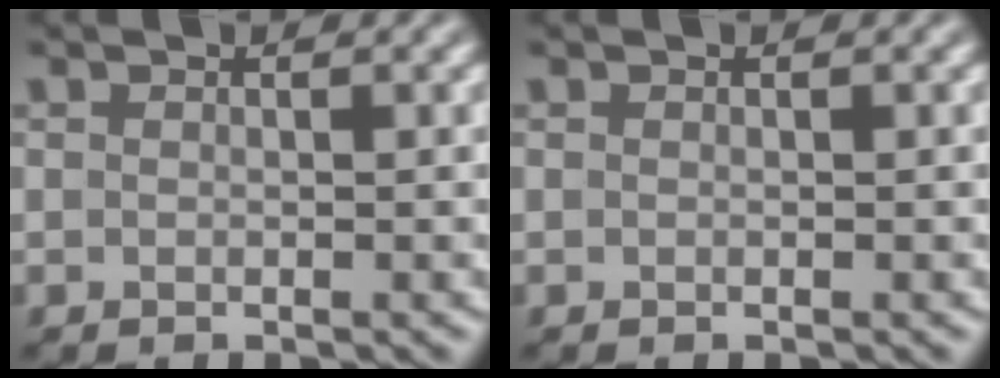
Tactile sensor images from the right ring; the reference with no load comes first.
{"total": 0.0}